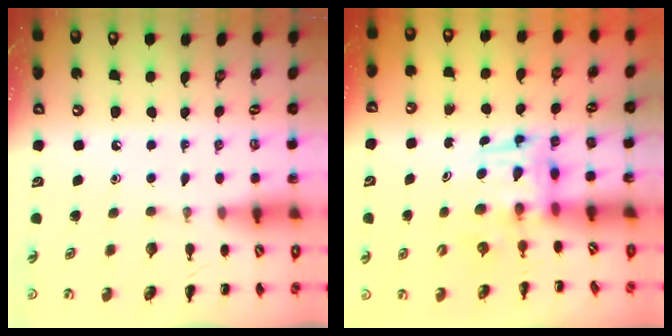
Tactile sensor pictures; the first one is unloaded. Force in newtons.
{"total": 3.6, "press": 3.5, "slide": 0.6}